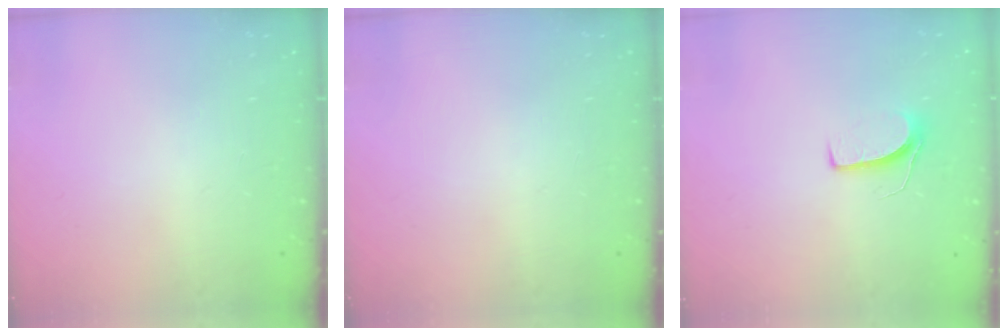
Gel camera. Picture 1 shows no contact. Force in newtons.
{"total": 0.0}
{"total": 6.8, "press": 6.7, "slide": 0.5}